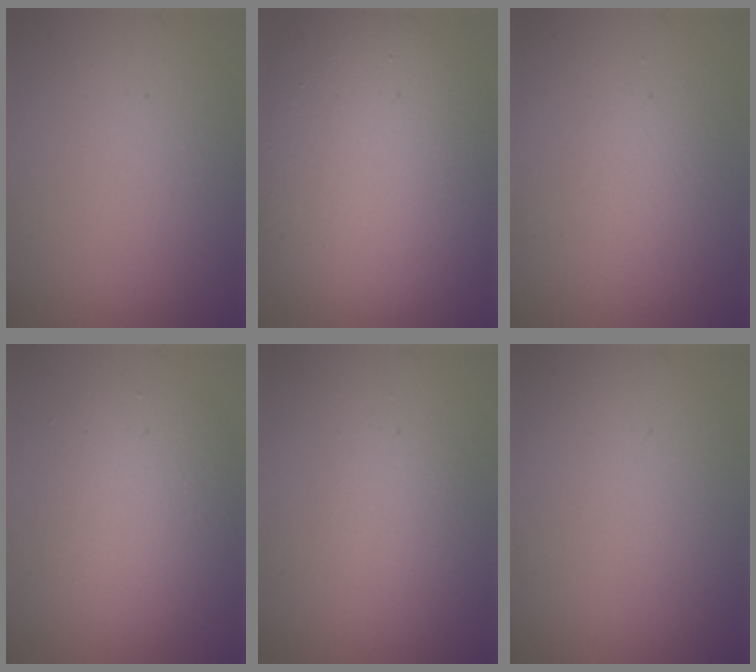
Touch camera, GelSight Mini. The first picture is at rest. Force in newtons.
{"total": 15.4, "press": 15.4, "slide": 0.9}
{"total": 1.5, "press": 1.5, "slide": 0.1}
{"total": 4.4, "press": 4.4, "slide": 0.2}
{"total": 1.7, "press": 1.7, "slide": 0.1}
{"total": 0.0}